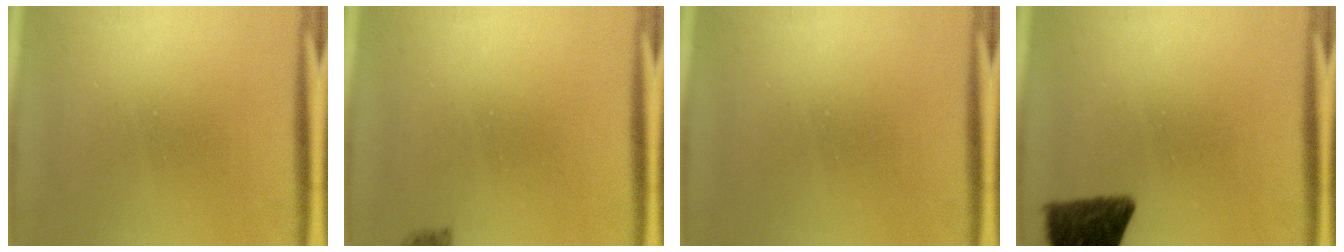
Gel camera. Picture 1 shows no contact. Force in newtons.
{"total": 1.8}
{"total": 0.0}
{"total": 10.2}